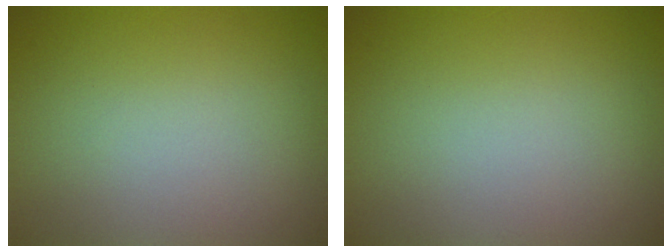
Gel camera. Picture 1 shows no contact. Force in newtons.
{"total": 0.0}